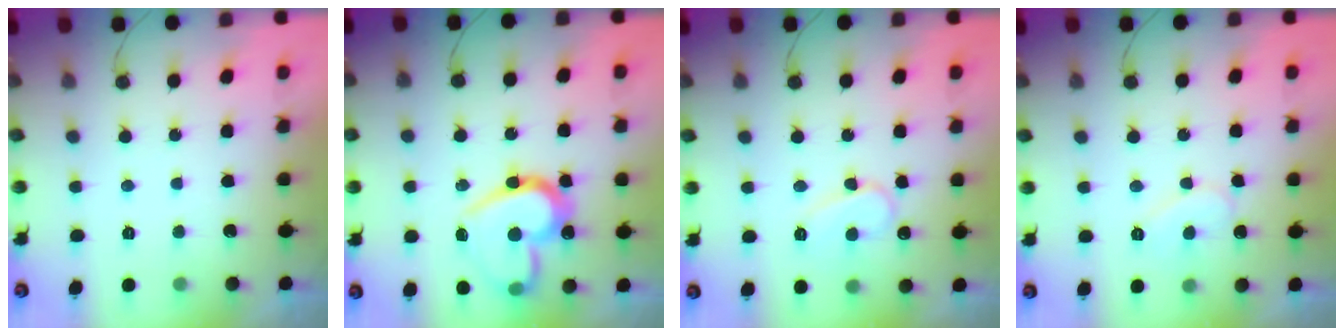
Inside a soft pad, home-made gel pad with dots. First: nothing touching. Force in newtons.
{"total": 19.1, "press": 18.9, "slide": 2.7}
{"total": 8.5, "press": 8.5, "slide": 0.8}
{"total": 7.2, "press": 7.1, "slide": 0.5}